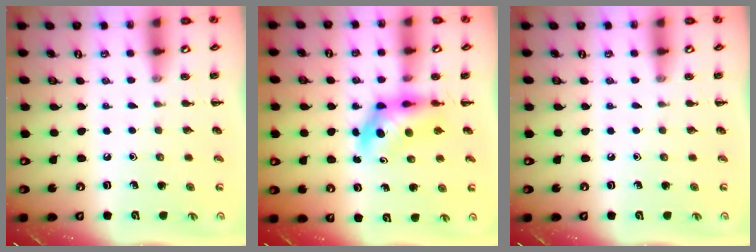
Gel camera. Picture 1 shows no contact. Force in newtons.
{"total": 5.6, "press": 5.3, "slide": 1.6}
{"total": 0.0}